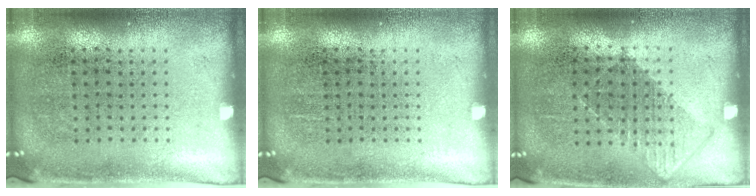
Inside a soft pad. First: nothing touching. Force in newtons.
{"total": 0.0}
{"total": 0.6, "press": 0.4, "slide": 0.4}